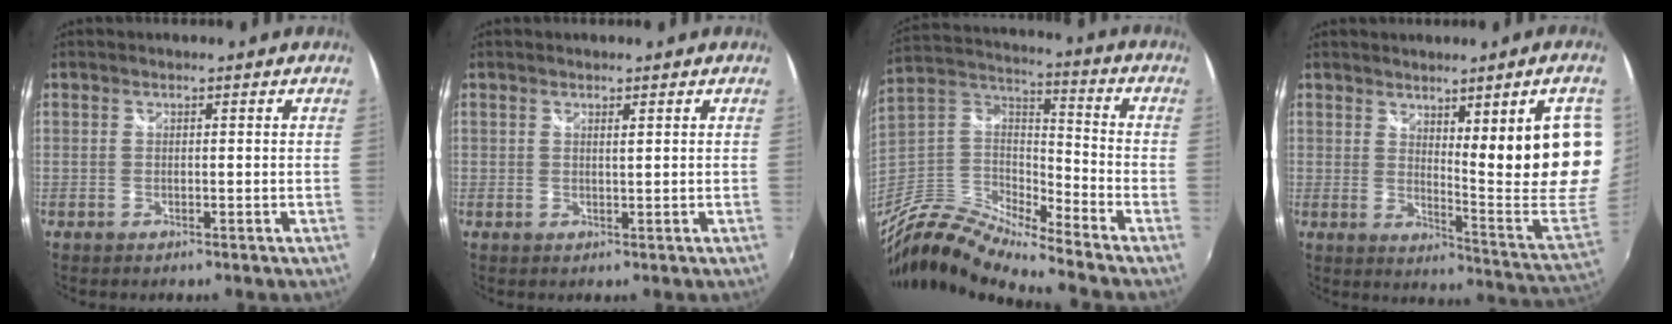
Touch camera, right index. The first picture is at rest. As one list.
[{"total": 2.1, "force": [0.9, -1.9, -0.1], "torque": [0.010, -0.007, 0.018]}, {"total": 14.6, "force": [-12.6, 0.4, 7.4], "torque": [-0.151, -0.012, -0.256]}, {"total": 18.9, "force": [5.8, 1.9, 17.9], "torque": [-0.209, -0.016, 0.101]}]